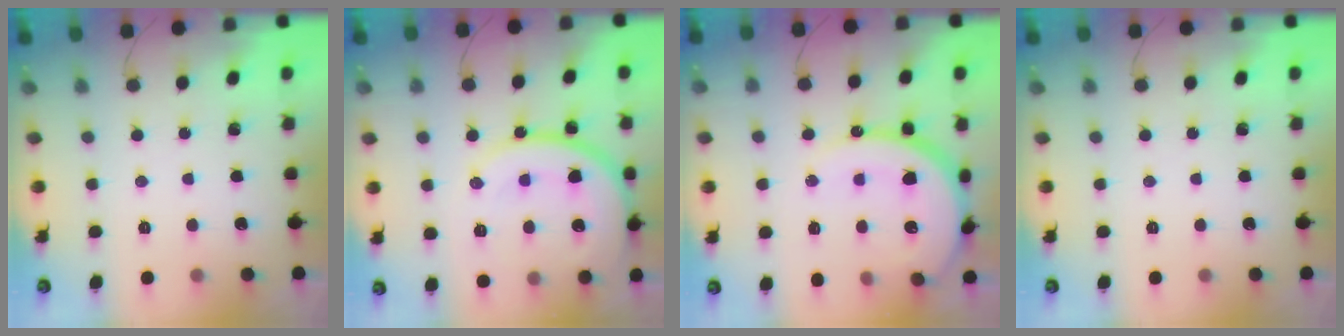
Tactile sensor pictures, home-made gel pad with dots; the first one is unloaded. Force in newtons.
{"total": 17.6, "press": 17.6, "slide": 1.7}
{"total": 16.0, "press": 16.0, "slide": 0.6}
{"total": 0.0}